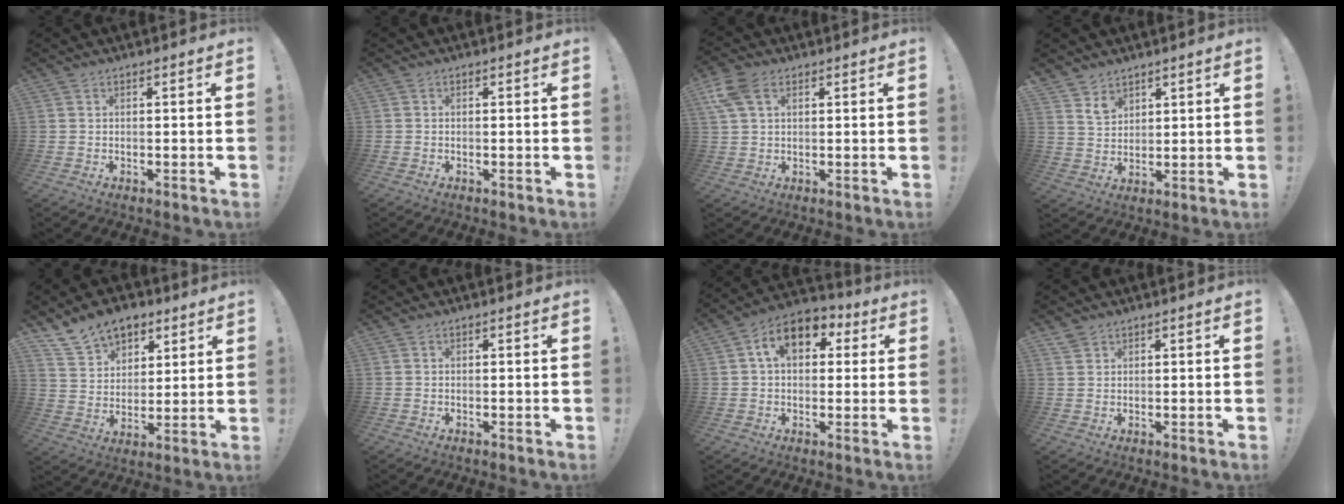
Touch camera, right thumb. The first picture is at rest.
{"total": 0.0}
{"total": 7.6, "force": [3.4, 4.5, 5.1], "torque": [-0.114, 0.001, 0.068]}
{"total": 5.5, "force": [4.3, 3.3, 1.1], "torque": [-0.017, -0.033, 0.082]}
{"total": 13.0, "force": [8.8, 8.6, 4.3], "torque": [-0.064, -0.056, 0.168]}
{"total": 0.0}
{"total": 11.3, "force": [3.8, 7.4, 7.7], "torque": [-0.117, 0.002, 0.069]}
{"total": 1.9, "force": [1.6, 0.9, 0.4], "torque": [-0.001, -0.009, 0.031]}